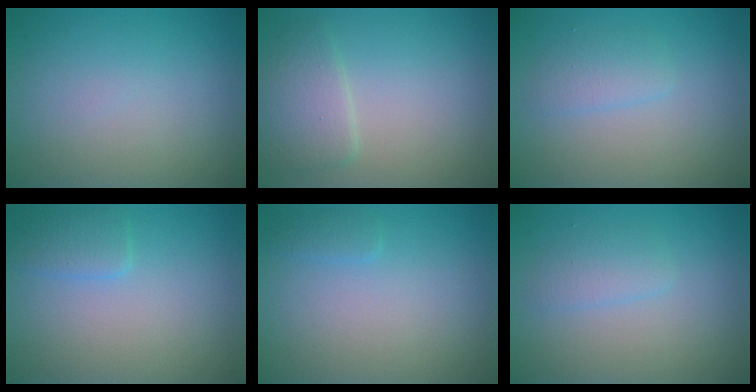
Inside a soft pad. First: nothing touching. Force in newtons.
{"total": 3.0, "press": 3.0, "slide": 0.0}
{"total": 1.5, "press": 1.5, "slide": 0.0}
{"total": 1.7, "press": 1.7, "slide": 0.3}
{"total": 0.9, "press": 0.9, "slide": 0.1}
{"total": 1.5, "press": 1.5, "slide": 0.0}